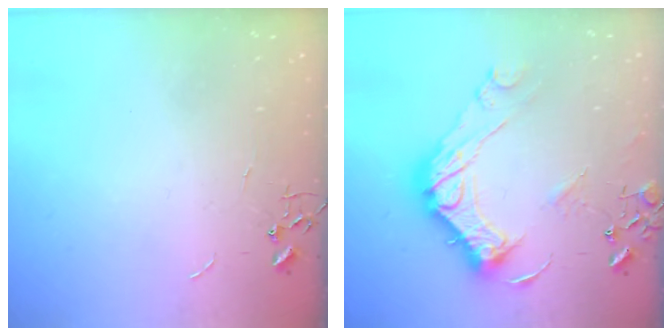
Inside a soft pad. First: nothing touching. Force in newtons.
{"total": 19.0, "press": 18.9, "slide": 1.6}